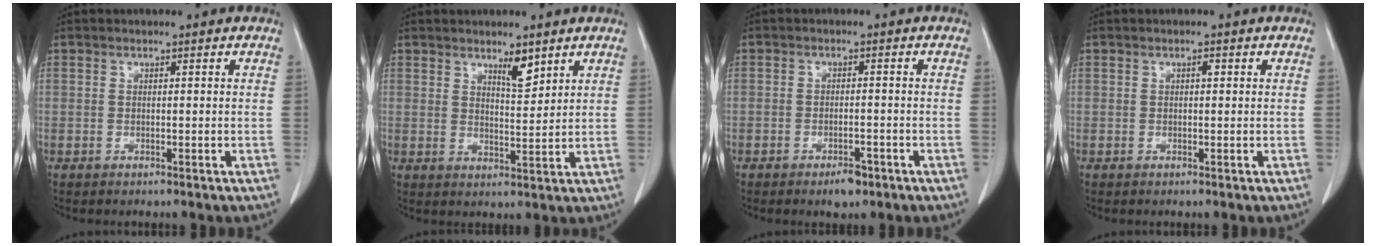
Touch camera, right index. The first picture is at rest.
{"total": 3.8, "force": [2.8, 0.9, 2.5], "torque": [-0.044, -0.006, 0.049]}
{"total": 3.0, "force": [-1.9, 1.3, 1.9], "torque": [-0.025, 0.002, -0.021]}
{"total": 0.7, "force": [0.2, 0.2, 0.6], "torque": [-0.010, 0.001, 0.002]}